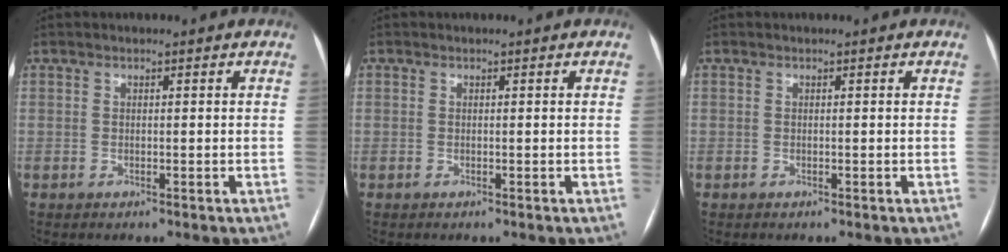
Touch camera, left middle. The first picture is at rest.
{"total": 1.2, "force": [-0.6, -0.8, -0.6], "torque": [0.011, -0.008, -0.010]}
{"total": 0.0}